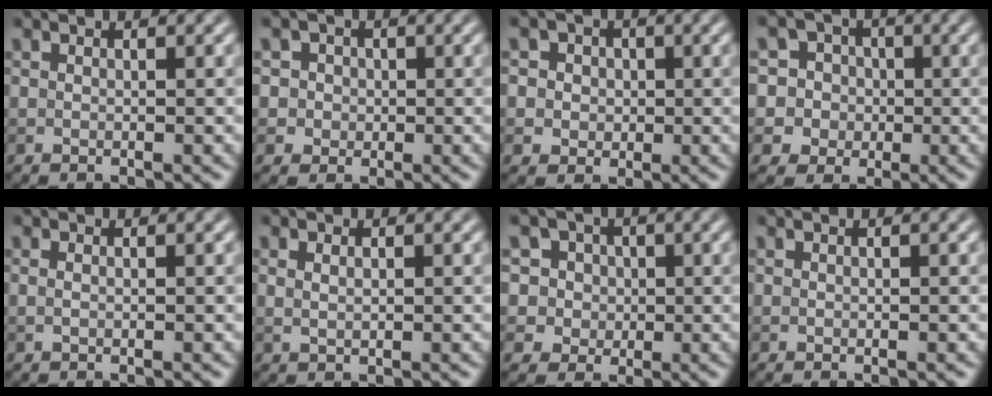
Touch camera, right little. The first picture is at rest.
{"total": 3.7, "force": [0.9, 3.5, 1.1], "torque": [-0.001, 0.021, 0.002]}
{"total": 5.6, "force": [1.9, 4.9, 2.0], "torque": [-0.026, 0.025, 0.009]}
{"total": 7.2, "force": [1.4, 6.9, 1.8], "torque": [-0.039, 0.040, 0.004]}
{"total": 0.5, "force": [0.1, 0.2, 0.5], "torque": [-0.011, -0.004, 0.000]}
{"total": 1.0, "force": [0.4, 0.6, 0.8], "torque": [-0.017, 0.000, 0.010]}
{"total": 7.1, "force": [2.9, 6.0, 2.5], "torque": [-0.033, 0.023, 0.019]}
{"total": 0.0}